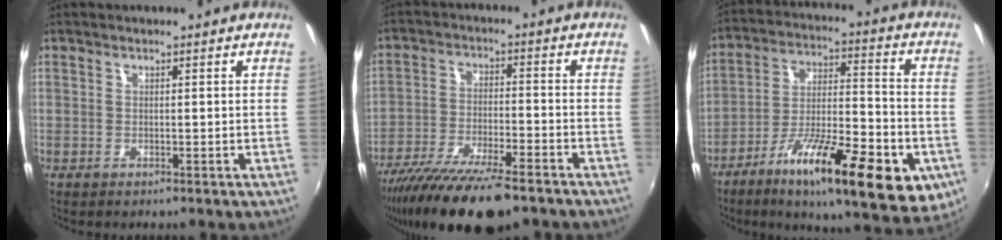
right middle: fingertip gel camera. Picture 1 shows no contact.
{"total": 18.1, "force": [-14.1, 4.0, 10.7], "torque": [-0.209, -0.045, -0.237]}
{"total": 23.9, "force": [-11.6, 6.7, 19.8], "torque": [-0.312, -0.040, -0.179]}